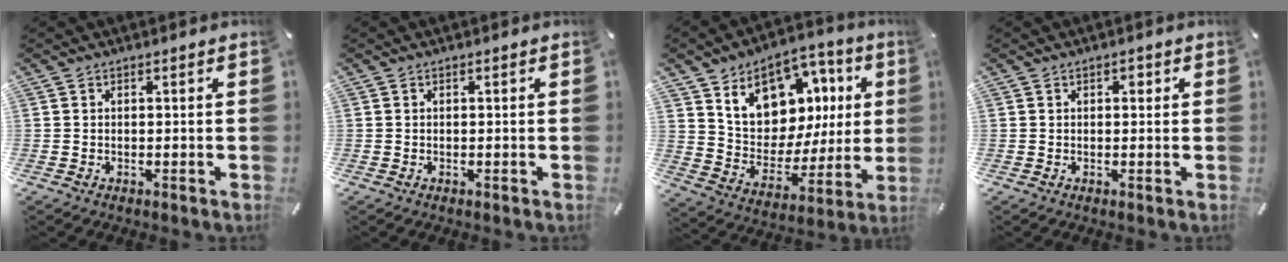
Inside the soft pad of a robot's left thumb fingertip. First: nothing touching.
{"total": 0.0}
{"total": 14.5, "force": [7.5, 10.8, 6.0], "torque": [-0.097, -0.060, 0.138]}
{"total": 1.5, "force": [0.5, 1.0, 1.0], "torque": [-0.014, 0.003, 0.005]}